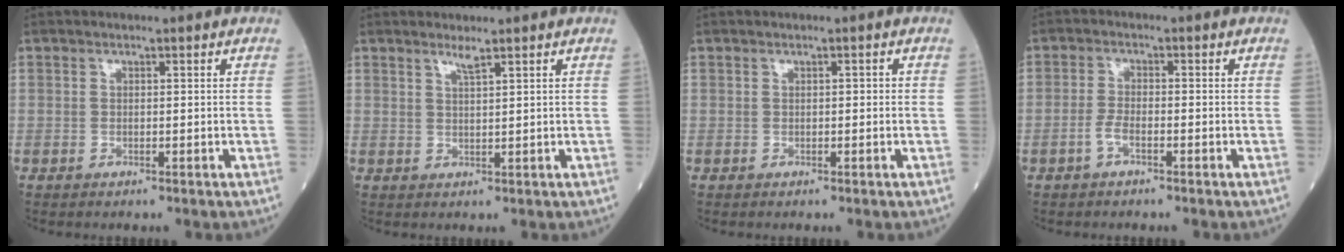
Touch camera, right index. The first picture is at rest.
{"total": 1.6, "force": [1.2, -0.3, 0.9], "torque": [-0.020, -0.005, 0.024]}
{"total": 0.6, "force": [-0.1, 0.3, 0.5], "torque": [-0.004, 0.004, -0.001]}
{"total": 2.4, "force": [-1.3, 0.7, 1.9], "torque": [-0.038, 0.003, -0.028]}